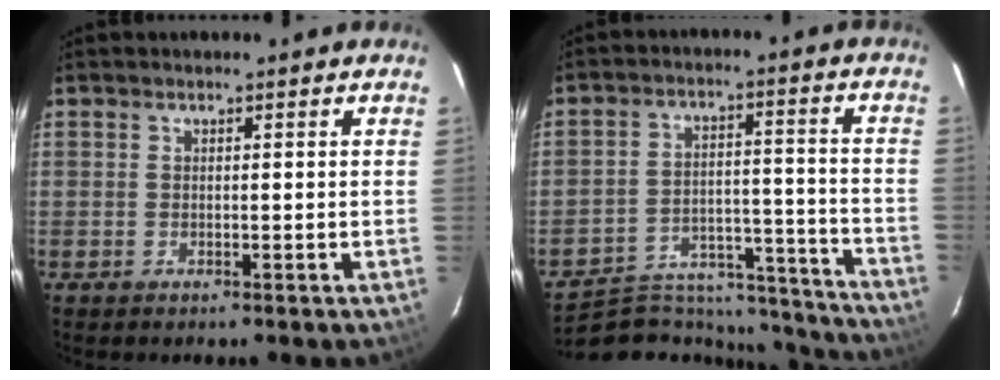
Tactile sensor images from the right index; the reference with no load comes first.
{"total": 19.1, "force": [-17.8, 5.8, 3.8], "torque": [-0.062, 0.044, -0.243]}